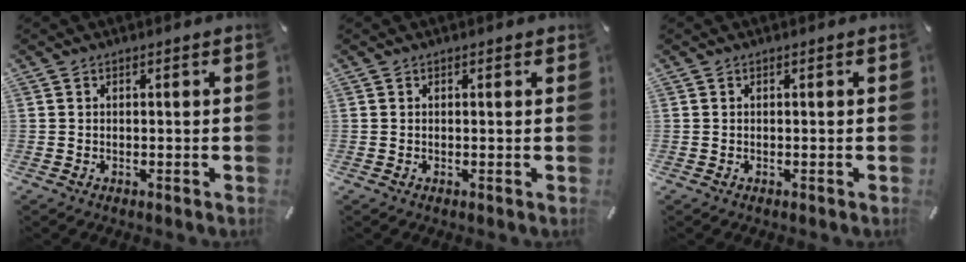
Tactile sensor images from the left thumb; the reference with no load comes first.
{"total": 0.0}
{"total": 0.0}